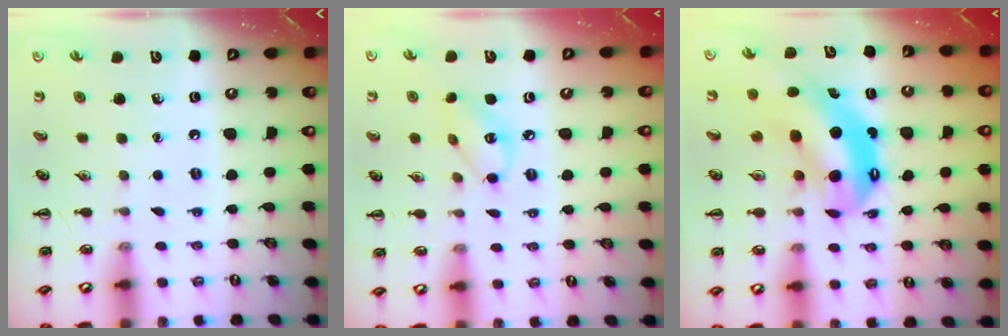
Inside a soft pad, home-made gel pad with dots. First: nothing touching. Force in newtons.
{"total": 6.3, "press": 6.3, "slide": 0.8}
{"total": 8.4, "press": 8.0, "slide": 2.4}